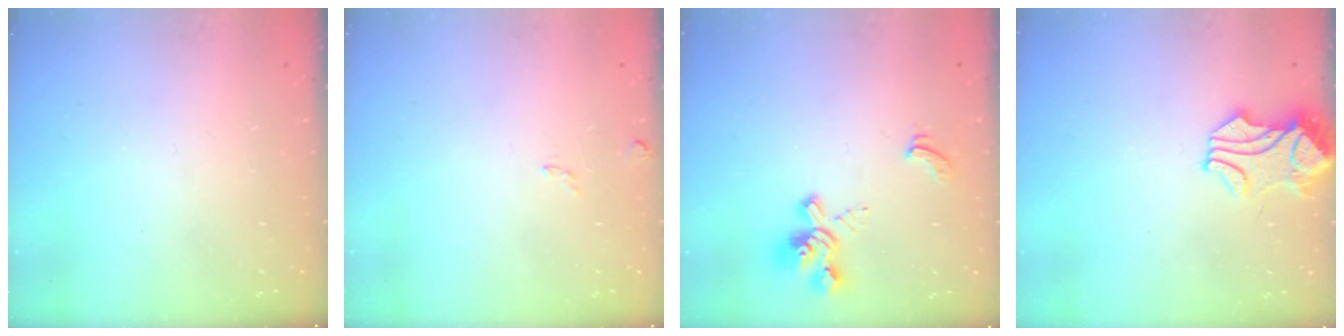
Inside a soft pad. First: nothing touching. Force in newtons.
{"total": 2.6, "press": 2.5, "slide": 0.5}
{"total": 2.4, "press": 1.9, "slide": 1.5}
{"total": 1.4, "press": 1.4, "slide": 0.3}